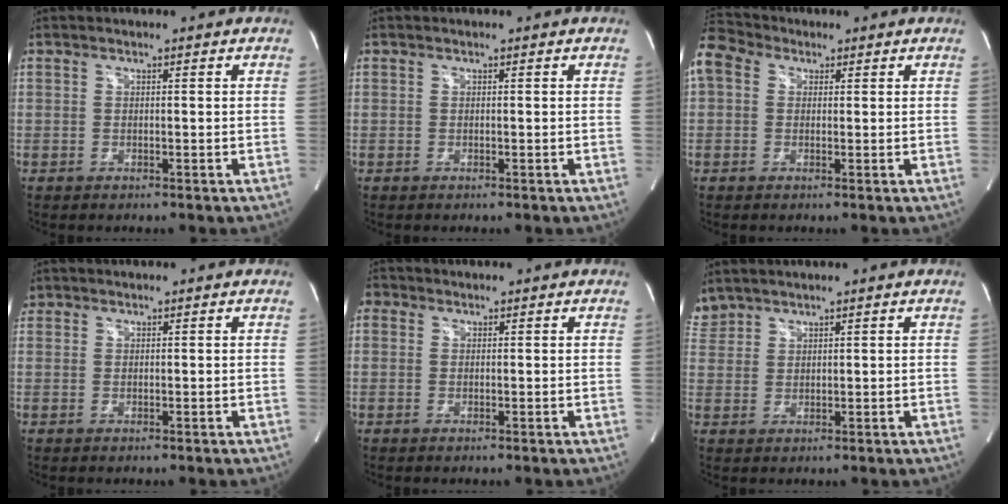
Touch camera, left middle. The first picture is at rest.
{"total": 0.0}
{"total": 7.4, "force": [3.2, 5.5, 3.8], "torque": [-0.100, 0.048, 0.063]}
{"total": 0.7, "force": [0.5, 0.5, -0.2], "torque": [0.012, 0.003, 0.008]}
{"total": 1.4, "force": [0.6, 1.3, 0.3], "torque": [0.000, 0.006, 0.007]}
{"total": 3.4, "force": [3.2, 1.0, 0.0], "torque": [-0.009, 0.019, 0.070]}